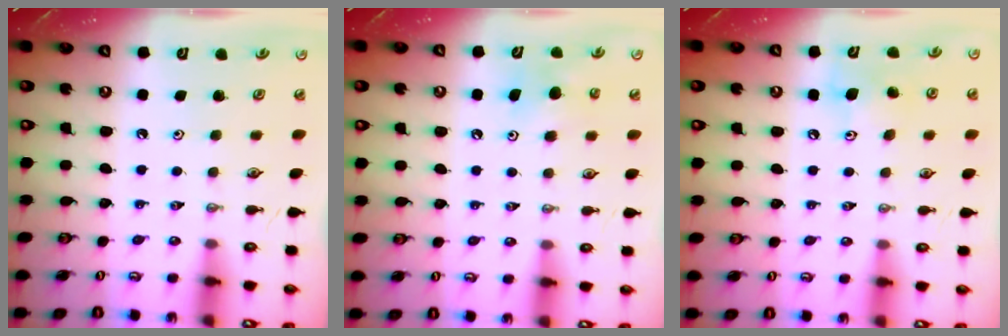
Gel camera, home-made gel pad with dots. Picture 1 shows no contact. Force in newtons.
{"total": 6.5, "press": 6.5, "slide": 0.4}
{"total": 7.4, "press": 7.1, "slide": 2.2}